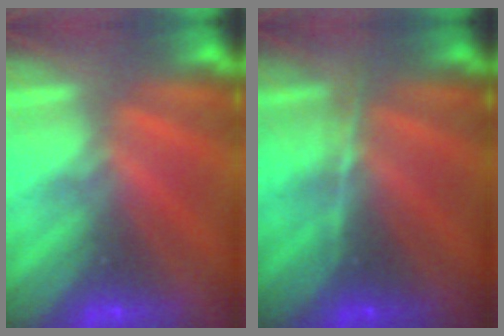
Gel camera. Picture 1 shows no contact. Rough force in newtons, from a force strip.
{"total": 2.9}